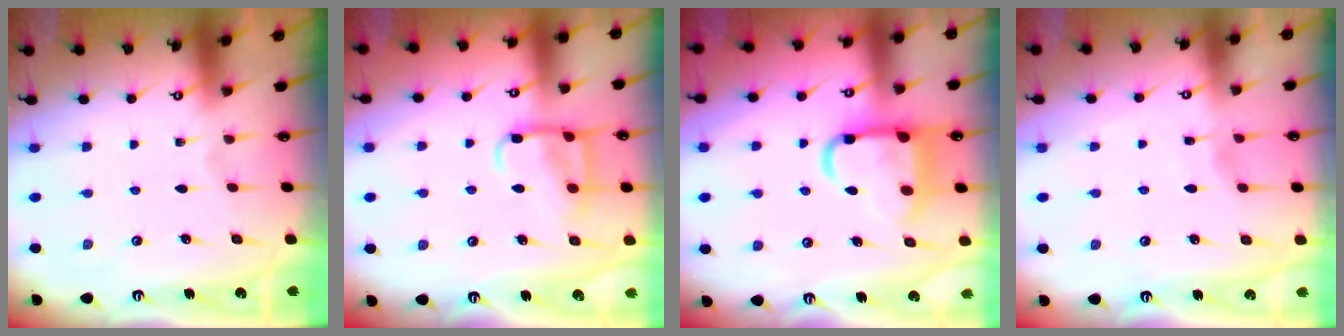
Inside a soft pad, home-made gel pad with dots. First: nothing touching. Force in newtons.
{"total": 11.8, "press": 11.7, "slide": 1.2}
{"total": 12.9, "press": 12.9, "slide": 1.4}
{"total": 2.2, "press": 2.2, "slide": 0.2}